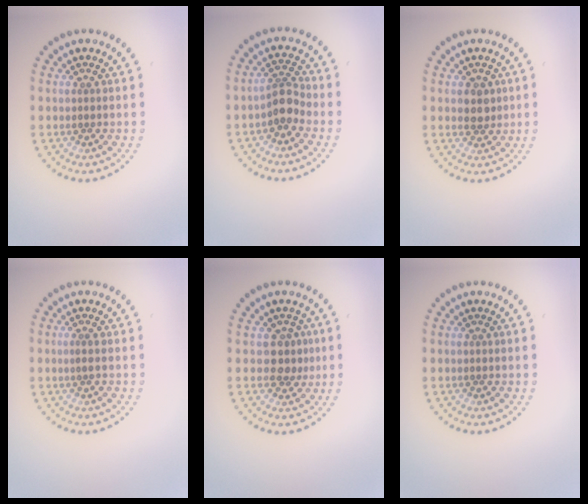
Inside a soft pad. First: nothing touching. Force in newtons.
{"total": 2.5, "press": 2.1, "slide": 1.4}
{"total": 1.8, "press": 1.7, "slide": 0.4}
{"total": 0.6, "press": 0.3, "slide": 0.5}
{"total": 2.2, "press": 1.8, "slide": 1.3}
{"total": 0.0}